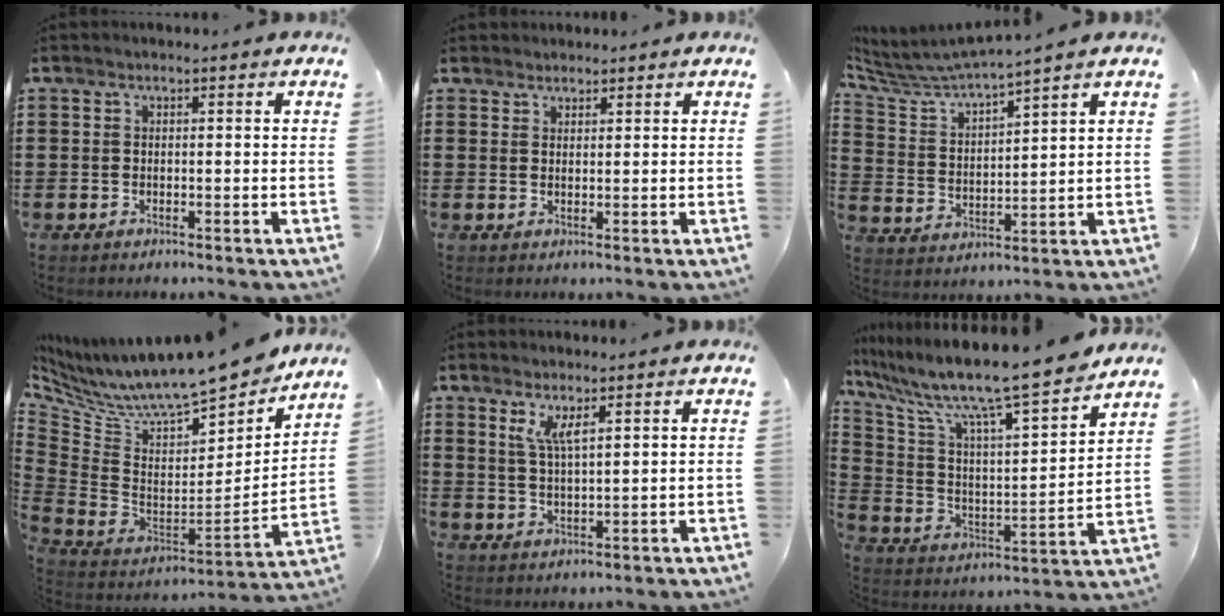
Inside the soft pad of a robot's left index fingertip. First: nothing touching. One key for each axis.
{"total": 1.8, "fx": 1.7, "fy": 0.7, "fz": -0.1, "tx": -0.002, "ty": 0.004, "tz": 0.034}
{"total": 5.3, "fx": 5.0, "fy": -0.1, "fz": 1.6, "tx": -0.059, "ty": -0.035, "tz": 0.081}
{"total": 11.2, "fx": 9.1, "fy": 2.2, "fz": 6.1, "tx": -0.135, "ty": -0.070, "tz": 0.151}
{"total": 4.0, "fx": 2.5, "fy": 1.0, "fz": 3.0, "tx": -0.066, "ty": 0.002, "tz": 0.044}
{"total": 11.9, "fx": 10.1, "fy": 0.5, "fz": 6.3, "tx": -0.154, "ty": -0.080, "tz": 0.162}